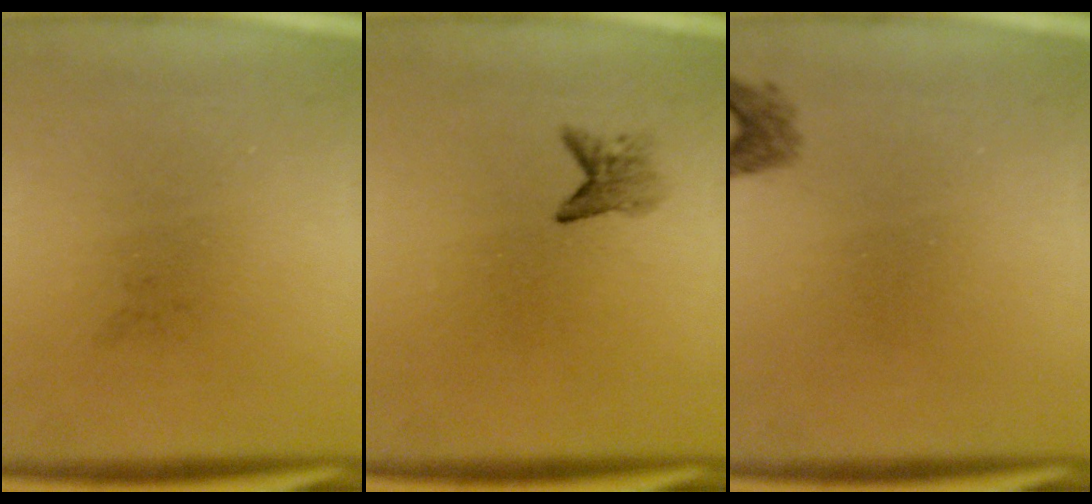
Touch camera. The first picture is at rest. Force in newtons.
{"total": 1.8}
{"total": 1.4}